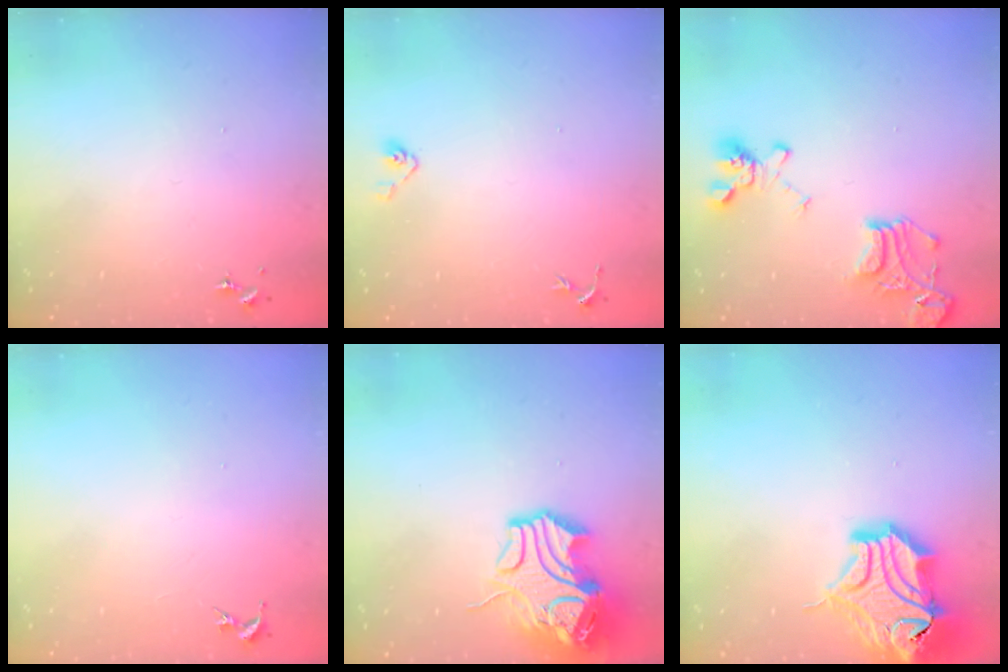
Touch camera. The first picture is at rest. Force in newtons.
{"total": 4.1, "press": 3.9, "slide": 1.2}
{"total": 18.3, "press": 18.2, "slide": 1.7}
{"total": 0.0}
{"total": 13.9, "press": 13.8, "slide": 2.1}
{"total": 20.0, "press": 19.8, "slide": 2.7}